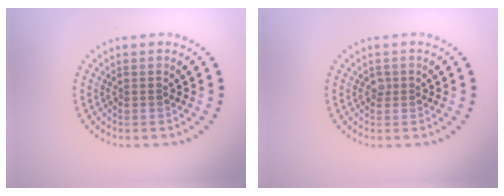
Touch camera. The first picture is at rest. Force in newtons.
{"total": 0.6, "press": 0.5, "slide": 0.4}